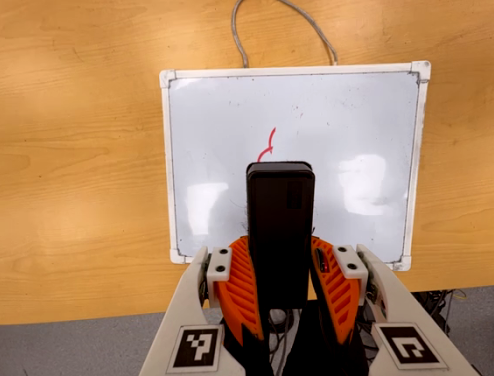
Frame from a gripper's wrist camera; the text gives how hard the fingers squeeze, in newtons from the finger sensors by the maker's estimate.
{"total": 7.6, "left": 6.0, "right": 9.2}